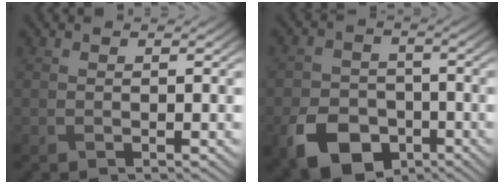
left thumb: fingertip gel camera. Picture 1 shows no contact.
{"total": 8.8, "force": [-4.5, 6.1, 4.6], "torque": [-0.100, -0.018, -0.082]}